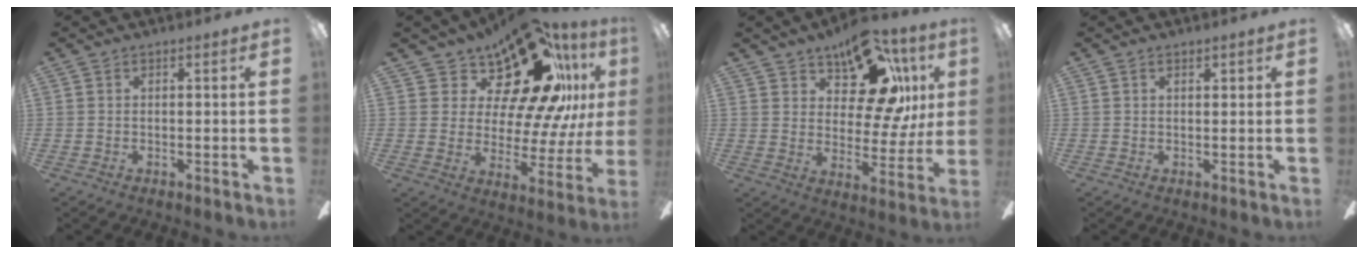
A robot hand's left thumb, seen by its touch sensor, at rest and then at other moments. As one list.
[{"total": 21.9, "force": [13.9, 9.2, 14.3], "torque": [-0.216, -0.098, 0.238]}, {"total": 17.0, "force": [10.7, 8.3, 10.1], "torque": [-0.161, -0.061, 0.185]}, {"total": 1.1, "force": [0.7, 0.5, 0.6], "torque": [-0.014, 0.002, 0.012]}]